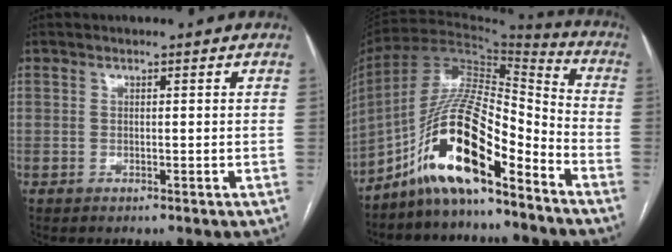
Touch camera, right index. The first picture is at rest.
{"total": 15.5, "force": [-9.7, 3.4, 11.6], "torque": [-0.220, 0.025, -0.172]}